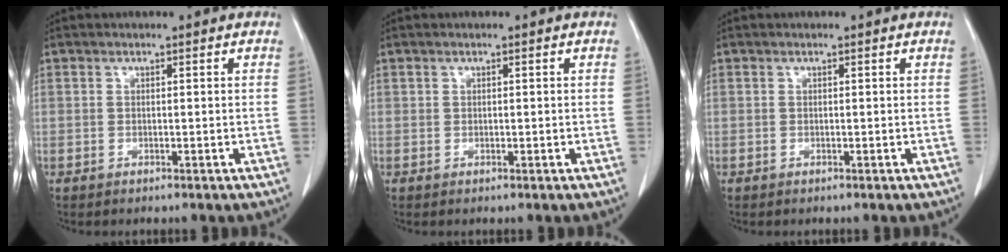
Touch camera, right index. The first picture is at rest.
{"total": 0.0}
{"total": 0.0}